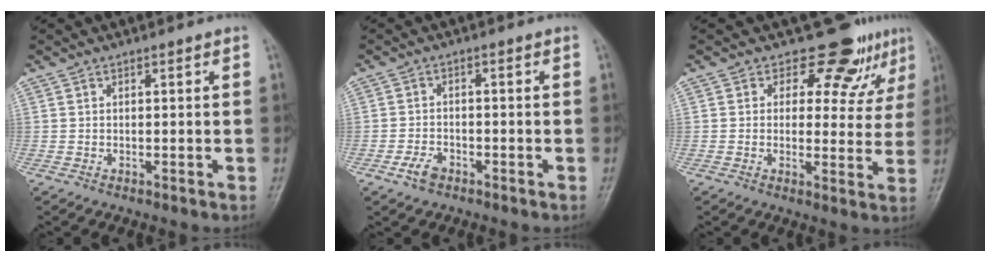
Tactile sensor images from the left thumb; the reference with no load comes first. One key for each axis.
{"total": 3.3, "fx": -2.0, "fy": 2.0, "fz": 1.7, "tx": -0.030, "ty": 0.011, "tz": -0.037}
{"total": 8.4, "fx": 6.6, "fy": 4.8, "fz": 2.1, "tx": 0.016, "ty": -0.044, "tz": 0.072}